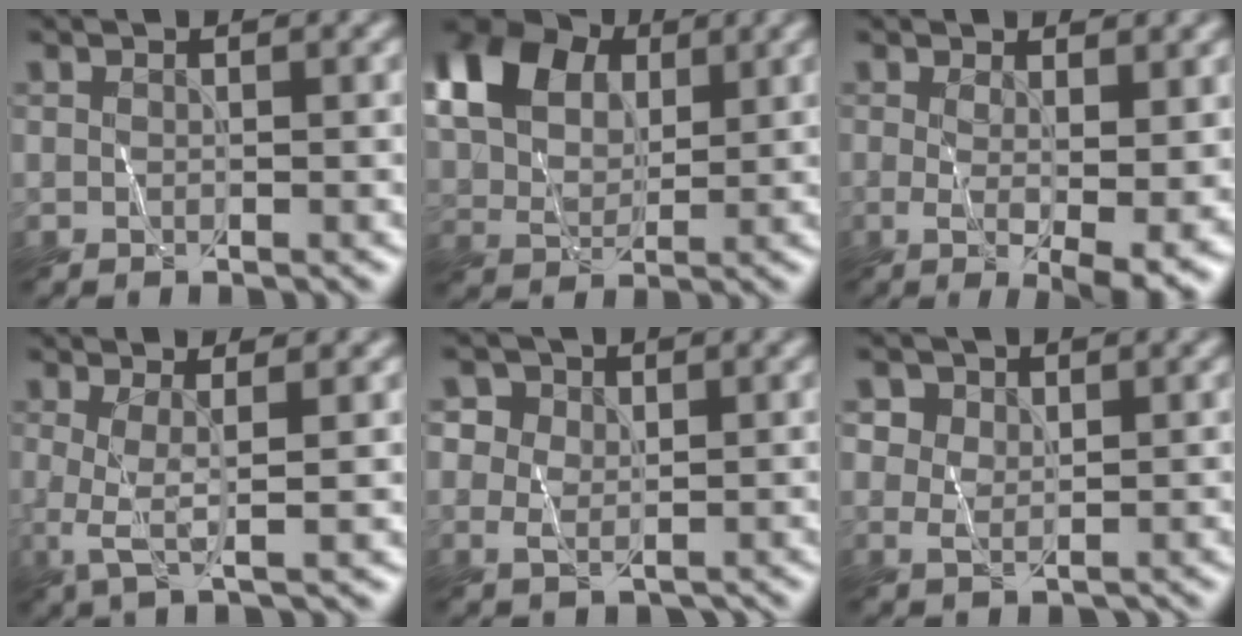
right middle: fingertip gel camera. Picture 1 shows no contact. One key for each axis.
{"total": 12.9, "fx": 5.2, "fy": 8.7, "fz": 8.0, "tx": -0.180, "ty": 0.040, "tz": 0.084}
{"total": 5.3, "fx": -0.1, "fy": 1.3, "fz": 5.2, "tx": -0.079, "ty": -0.015, "tz": 0.006}
{"total": 2.8, "fx": 0.3, "fy": 0.5, "fz": 2.7, "tx": -0.054, "ty": -0.003, "tz": 0.003}
{"total": 3.7, "fx": 1.1, "fy": 3.3, "fz": 1.5, "tx": -0.019, "ty": 0.001, "tz": 0.006}
{"total": 2.7, "fx": 1.2, "fy": 2.1, "fz": 1.0, "tx": -0.027, "ty": -0.001, "tz": 0.026}